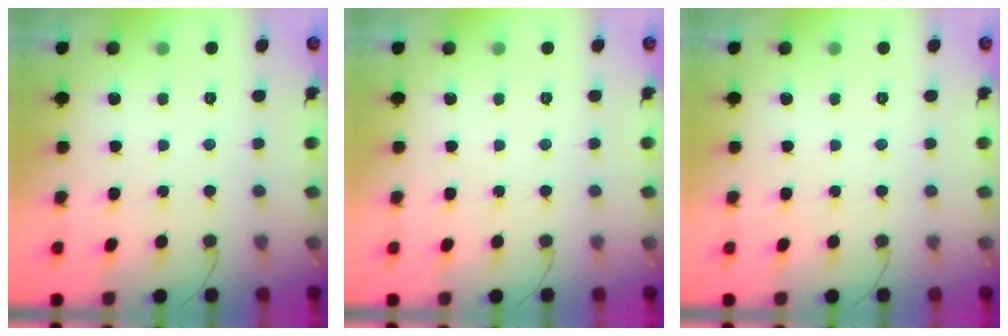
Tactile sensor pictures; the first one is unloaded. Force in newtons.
{"total": 0.0}
{"total": 0.0}